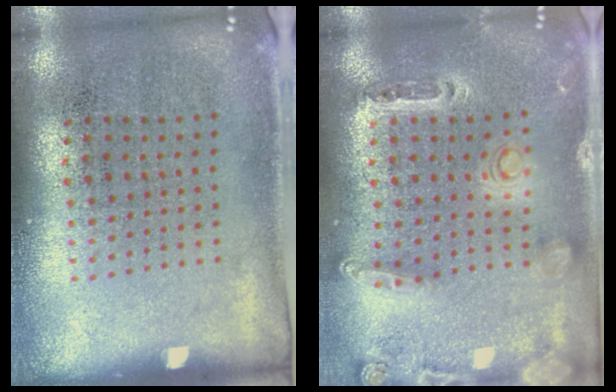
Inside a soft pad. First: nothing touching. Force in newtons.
{"total": 1.0, "press": 1.0, "slide": 0.3}